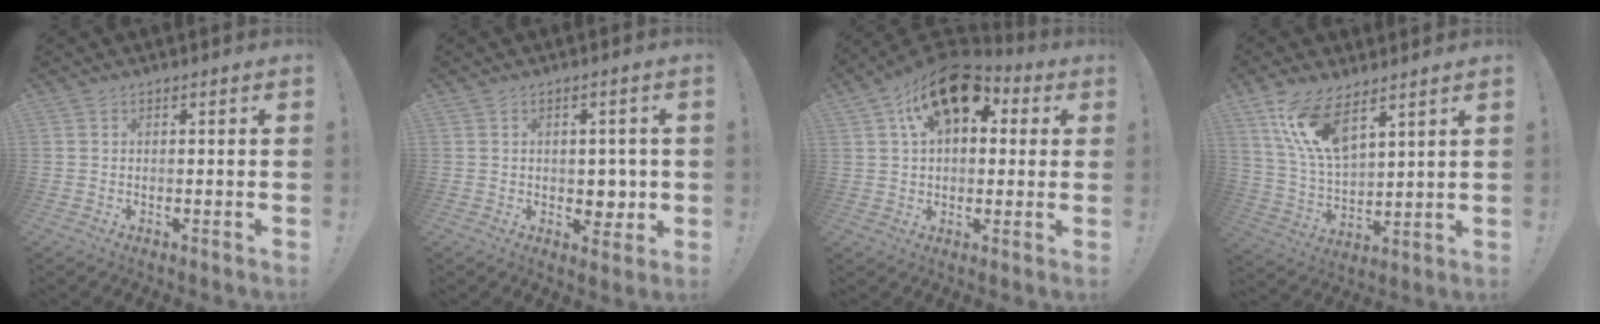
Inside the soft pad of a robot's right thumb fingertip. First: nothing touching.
{"total": 4.9, "force": [0.2, 4.2, 2.5], "torque": [-0.019, -0.003, 0.003]}
{"total": 16.2, "force": [8.5, 9.7, 9.9], "torque": [-0.145, -0.044, 0.151]}
{"total": 13.5, "force": [9.0, 5.2, 8.6], "torque": [-0.179, -0.045, 0.168]}